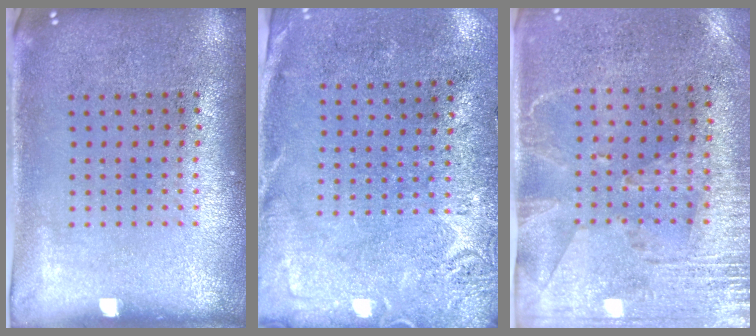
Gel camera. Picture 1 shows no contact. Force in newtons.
{"total": 2.8, "press": 2.3, "slide": 1.6}
{"total": 2.8, "press": 2.4, "slide": 1.5}